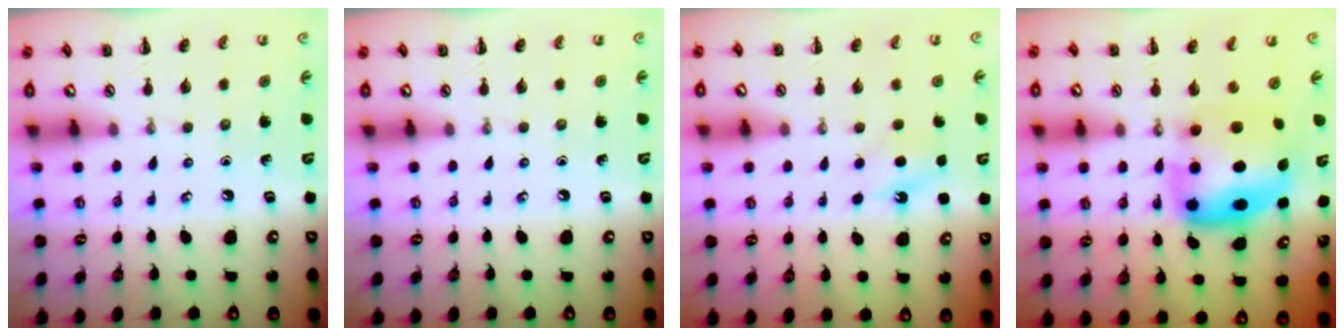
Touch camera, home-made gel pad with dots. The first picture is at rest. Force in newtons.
{"total": 0.0}
{"total": 5.4, "press": 5.2, "slide": 1.2}
{"total": 7.4, "press": 7.2, "slide": 1.6}